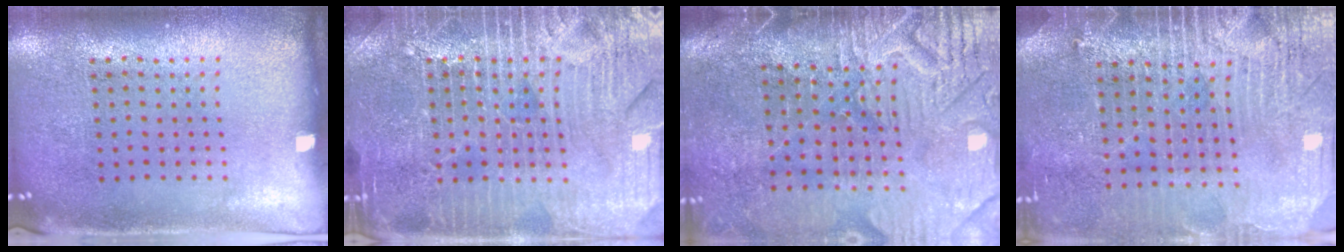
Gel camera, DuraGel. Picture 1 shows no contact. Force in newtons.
{"total": 4.6, "press": 4.6, "slide": 0.6}
{"total": 4.4, "press": 4.0, "slide": 2.0}
{"total": 3.7, "press": 3.5, "slide": 1.4}